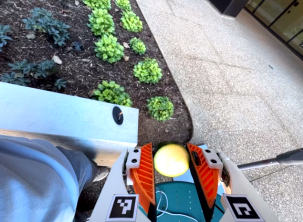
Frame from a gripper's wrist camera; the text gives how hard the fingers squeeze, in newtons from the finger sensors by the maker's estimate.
{"total": 8.9, "left": 8.8, "right": 9.0}